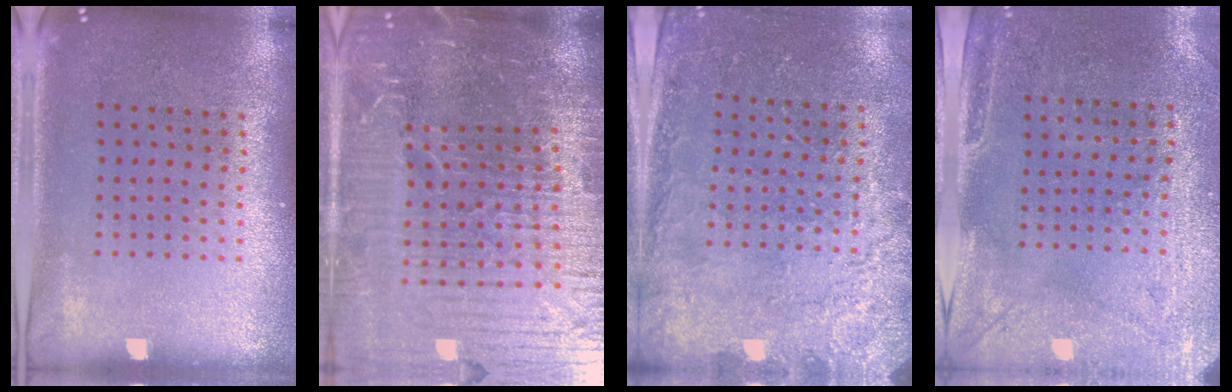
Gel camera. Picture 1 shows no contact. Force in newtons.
{"total": 7.0, "press": 6.1, "slide": 3.5}
{"total": 2.5, "press": 2.3, "slide": 0.8}
{"total": 3.0, "press": 2.4, "slide": 1.8}